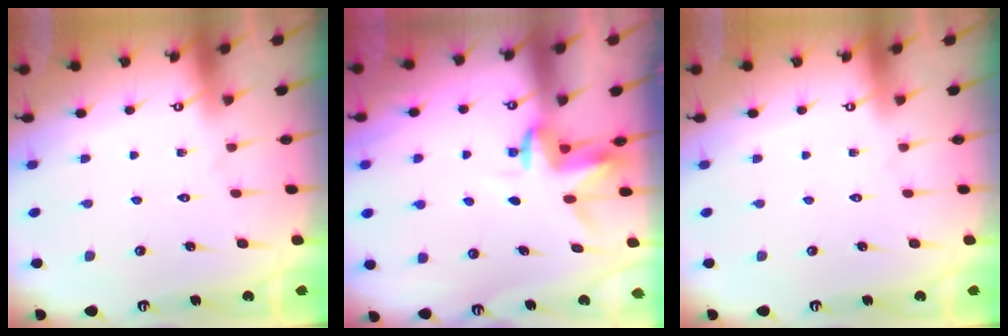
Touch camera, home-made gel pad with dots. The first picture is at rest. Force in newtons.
{"total": 3.6, "press": 3.6, "slide": 0.2}
{"total": 0.0}